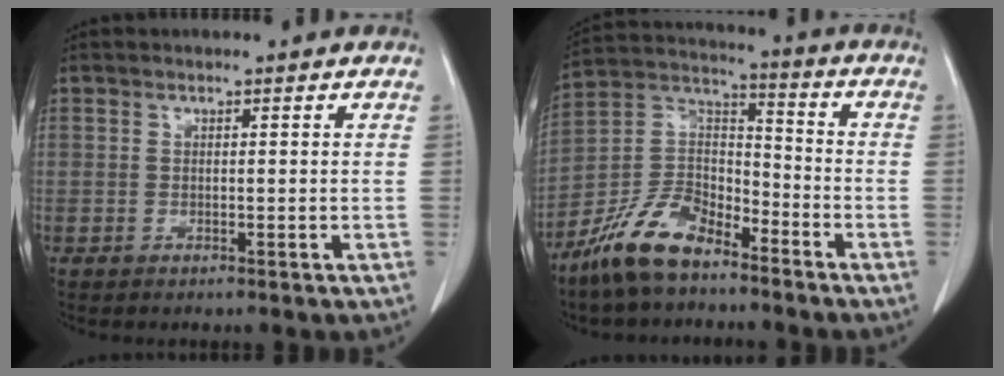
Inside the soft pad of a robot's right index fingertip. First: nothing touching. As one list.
[{"total": 12.1, "force": [-9.0, 4.9, 6.3], "torque": [-0.128, 0.020, -0.175]}]